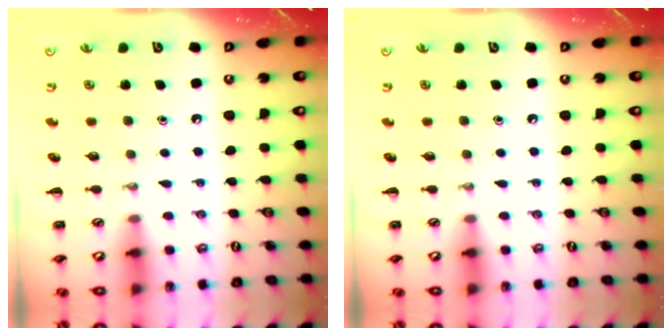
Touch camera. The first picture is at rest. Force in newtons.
{"total": 0.0}